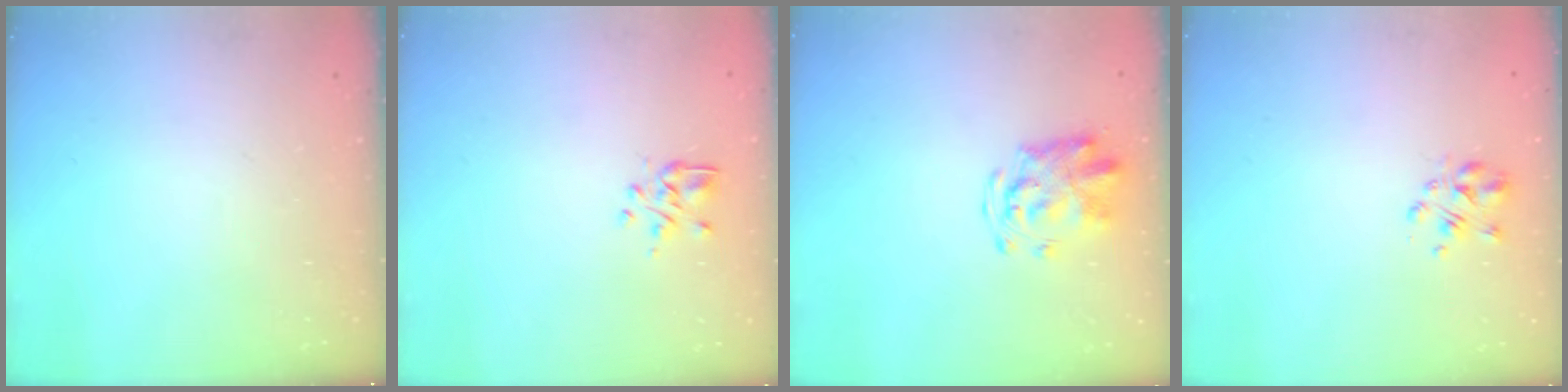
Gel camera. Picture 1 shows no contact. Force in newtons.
{"total": 2.9, "press": 2.7, "slide": 1.0}
{"total": 5.0, "press": 4.9, "slide": 0.8}
{"total": 3.3, "press": 3.2, "slide": 0.9}